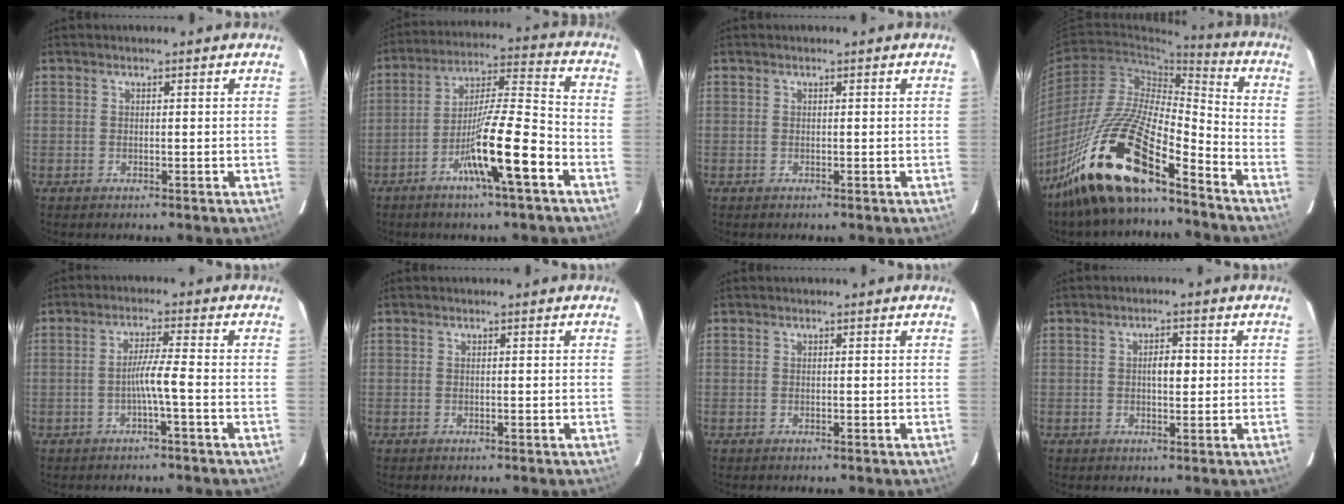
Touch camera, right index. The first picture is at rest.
{"total": 13.0, "force": [-6.0, 0.1, 11.6], "torque": [-0.204, 0.002, -0.106]}
{"total": 0.0}
{"total": 19.1, "force": [-13.4, 4.0, 13.0], "torque": [-0.274, -0.020, -0.250]}
{"total": 3.8, "force": [-1.3, -0.7, 3.5], "torque": [-0.062, 0.006, -0.023]}
{"total": 0.0}
{"total": 0.0}
{"total": 2.8, "force": [0.2, 1.1, 2.5], "torque": [-0.041, 0.005, 0.003]}